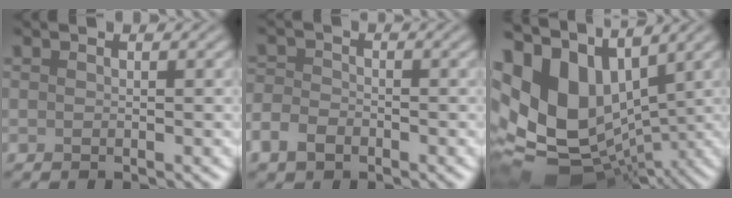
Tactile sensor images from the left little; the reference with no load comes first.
{"total": 2.9, "force": [-1.7, 1.9, 1.3], "torque": [-0.029, -0.003, -0.042]}
{"total": 12.8, "force": [3.4, 8.5, 9.0], "torque": [-0.194, 0.008, 0.058]}